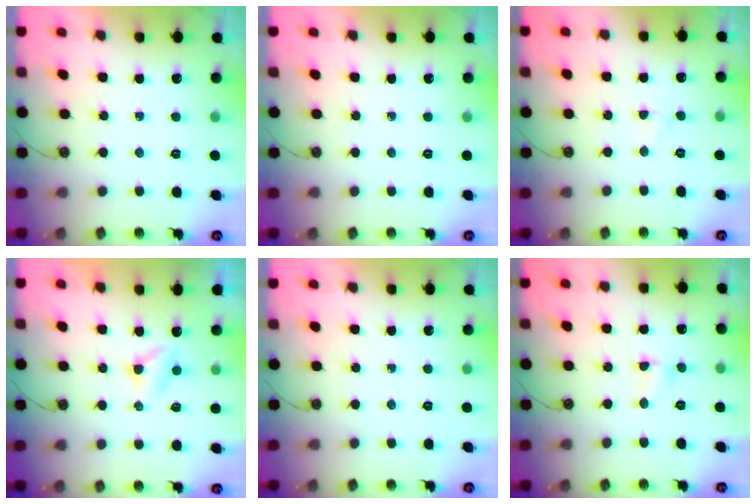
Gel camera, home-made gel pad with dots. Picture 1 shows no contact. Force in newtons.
{"total": 0.0}
{"total": 3.7, "press": 1.9, "slide": 3.2}
{"total": 3.1, "press": 3.1, "slide": 0.4}
{"total": 0.0}
{"total": 4.7, "press": 4.6, "slide": 0.6}